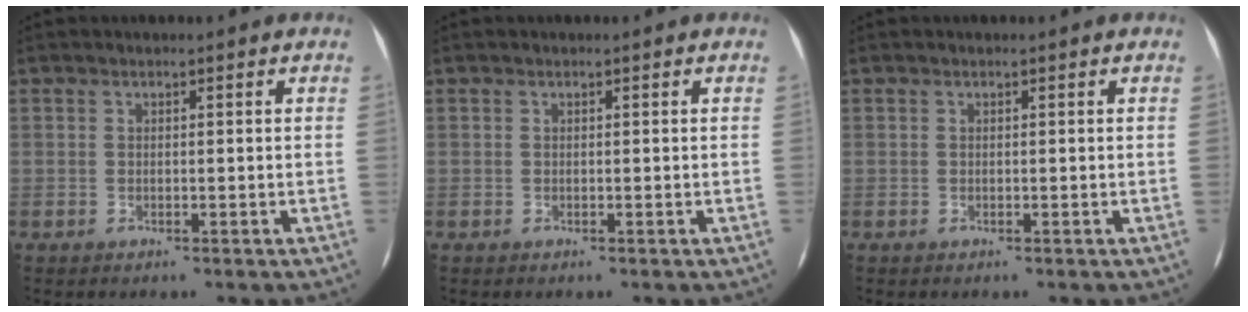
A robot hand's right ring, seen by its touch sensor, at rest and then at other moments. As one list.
[{"total": 0.0}, {"total": 0.0}]